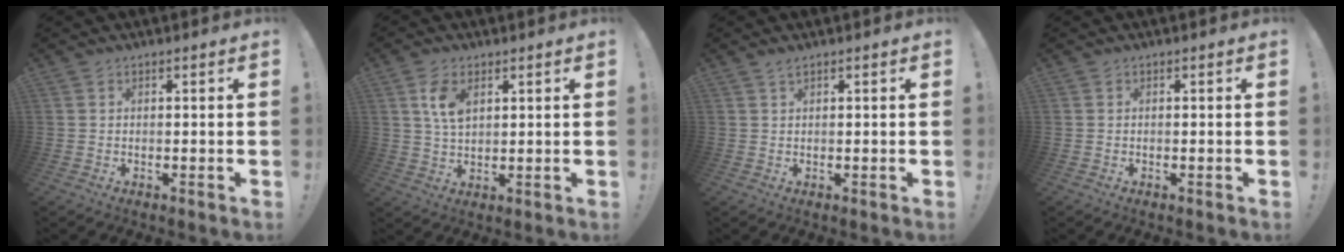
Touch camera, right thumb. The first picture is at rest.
{"total": 7.1, "force": [2.9, 3.9, 5.1], "torque": [-0.096, -0.008, 0.052]}
{"total": 1.4, "force": [1.2, 0.4, 0.6], "torque": [-0.007, 0.000, 0.020]}
{"total": 0.0}